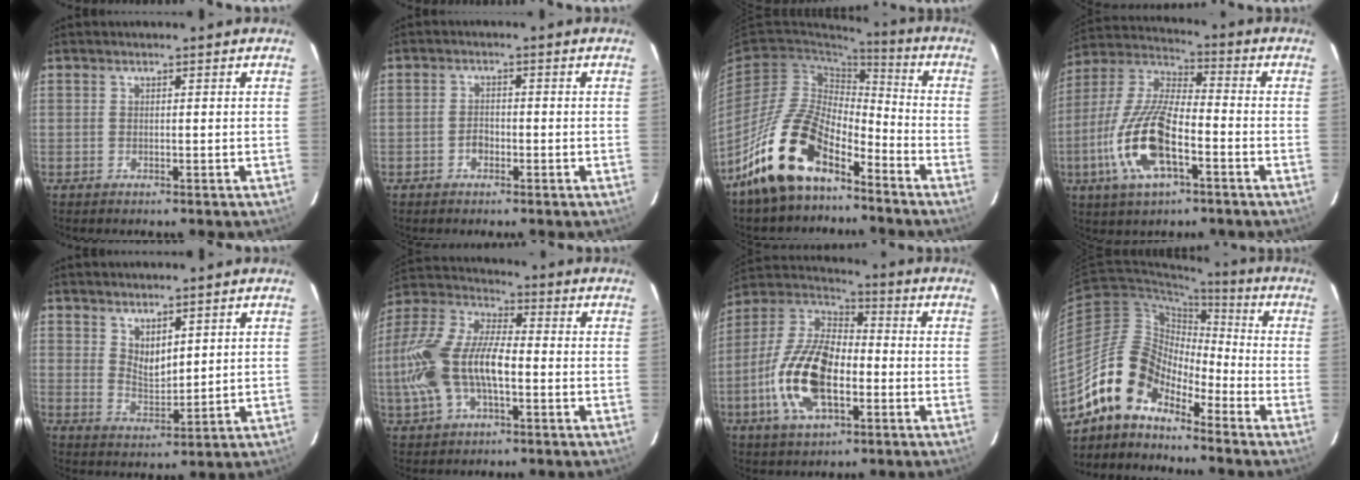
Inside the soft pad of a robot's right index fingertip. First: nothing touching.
{"total": 2.1, "force": [-1.1, 1.5, 1.0], "torque": [-0.020, 0.007, -0.018]}
{"total": 15.8, "force": [-10.7, 6.9, 9.3], "torque": [-0.182, 0.015, -0.203]}
{"total": 16.8, "force": [-6.1, 6.1, 14.4], "torque": [-0.307, -0.010, -0.122]}
{"total": 4.8, "force": [3.4, 2.2, 2.7], "torque": [-0.040, -0.006, 0.065]}
{"total": 17.3, "force": [-3.2, 8.1, 14.9], "torque": [-0.317, 0.006, -0.063]}
{"total": 17.3, "force": [-4.8, 8.3, 14.4], "torque": [-0.304, 0.001, -0.094]}
{"total": 11.5, "force": [-9.2, 5.2, 4.6], "torque": [-0.086, 0.029, -0.188]}